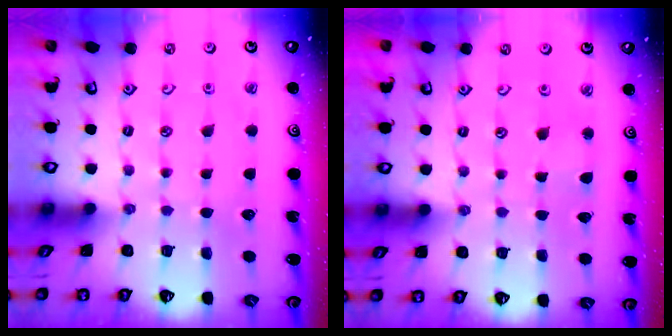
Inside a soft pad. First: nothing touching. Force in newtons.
{"total": 2.7, "press": 2.6, "slide": 0.4}